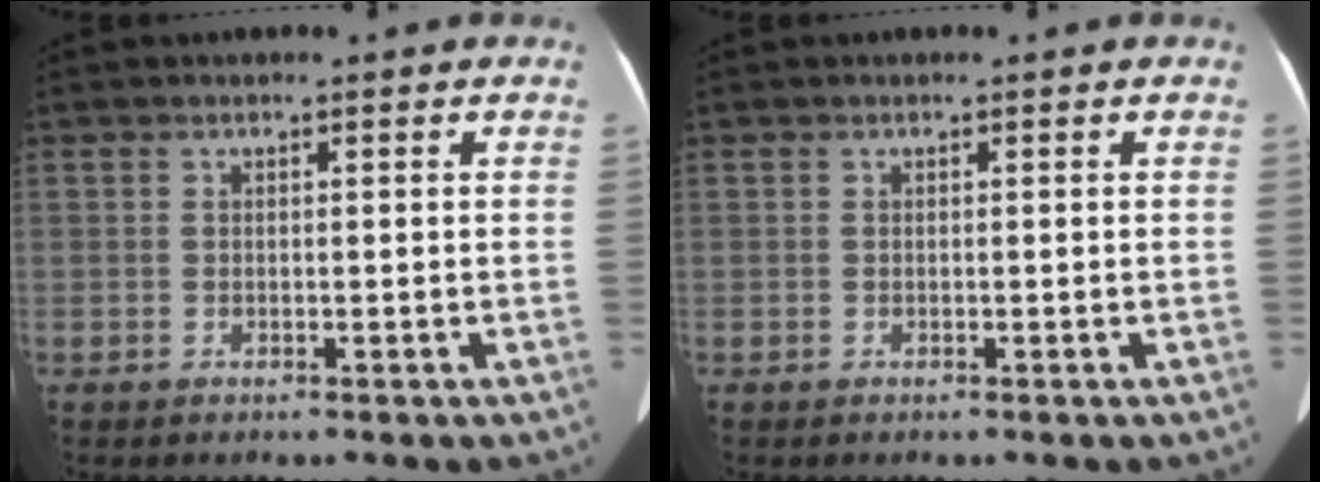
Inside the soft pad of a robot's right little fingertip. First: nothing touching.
{"total": 0.0}